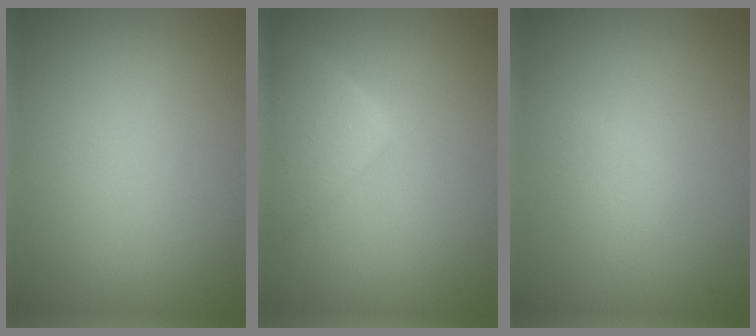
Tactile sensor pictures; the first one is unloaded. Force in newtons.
{"total": 4.4, "press": 4.4, "slide": 0.2}
{"total": 1.1, "press": 1.1, "slide": 0.0}